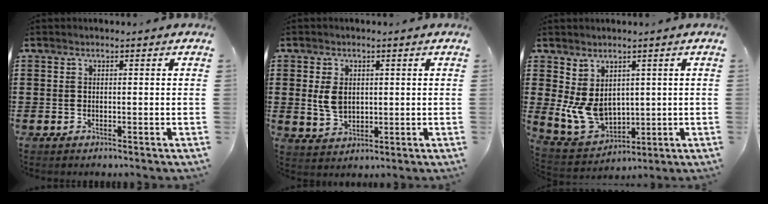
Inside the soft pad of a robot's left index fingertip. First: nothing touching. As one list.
[{"total": 4.4, "force": [0.7, 3.0, 3.2], "torque": [-0.083, 0.003, 0.009]}, {"total": 7.8, "force": [0.9, 6.1, 4.8], "torque": [-0.113, 0.004, 0.020]}]